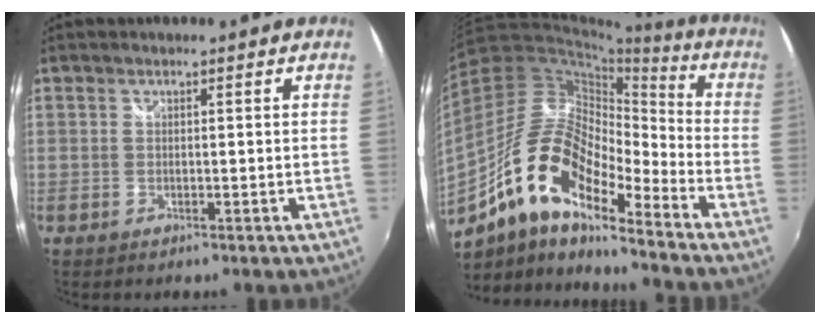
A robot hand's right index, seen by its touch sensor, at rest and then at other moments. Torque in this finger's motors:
{"motor_torque": [1.11, -1.03, 1.05, 0.21]}